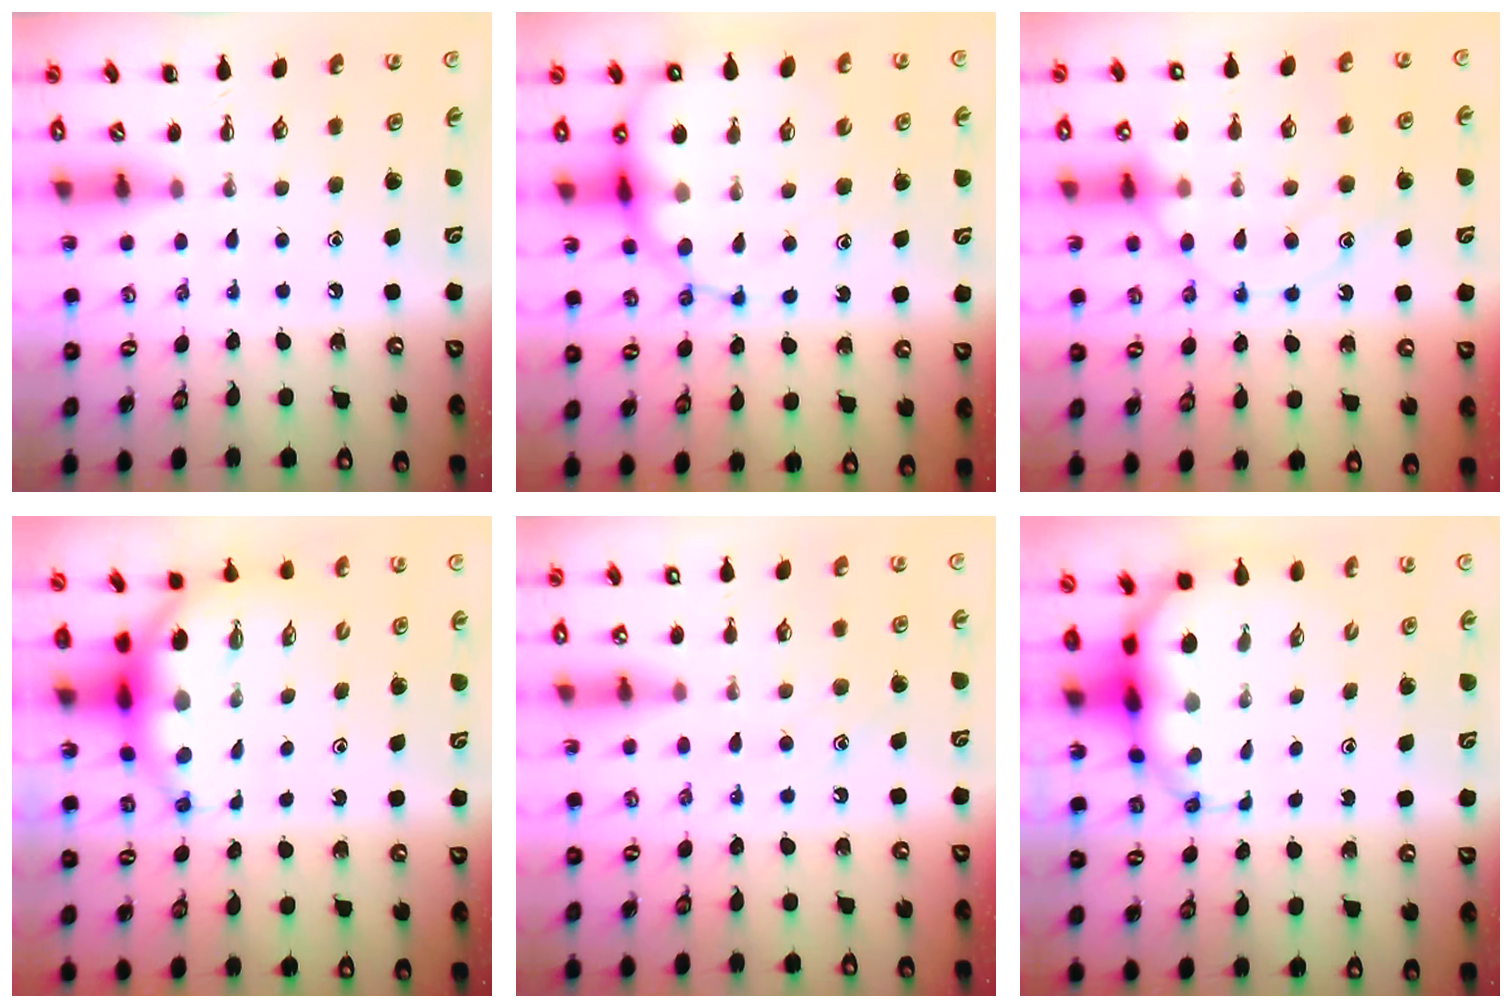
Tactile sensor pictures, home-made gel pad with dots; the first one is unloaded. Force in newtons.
{"total": 16.1, "press": 15.7, "slide": 3.6}
{"total": 15.7, "press": 15.6, "slide": 1.1}
{"total": 7.0, "press": 6.9, "slide": 1.6}
{"total": 10.3, "press": 10.2, "slide": 1.3}
{"total": 7.6, "press": 7.1, "slide": 2.5}